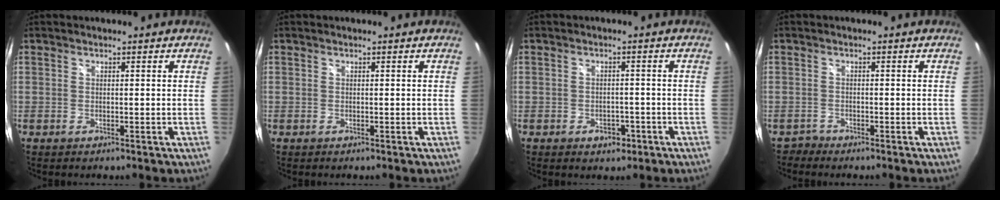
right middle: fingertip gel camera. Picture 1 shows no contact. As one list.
[{"total": 0.0}, {"total": 3.4, "force": [-1.7, 2.4, 1.7], "torque": [-0.032, 0.000, -0.016]}, {"total": 1.1, "force": [-1.0, 0.3, -0.4], "torque": [0.008, 0.000, -0.022]}]